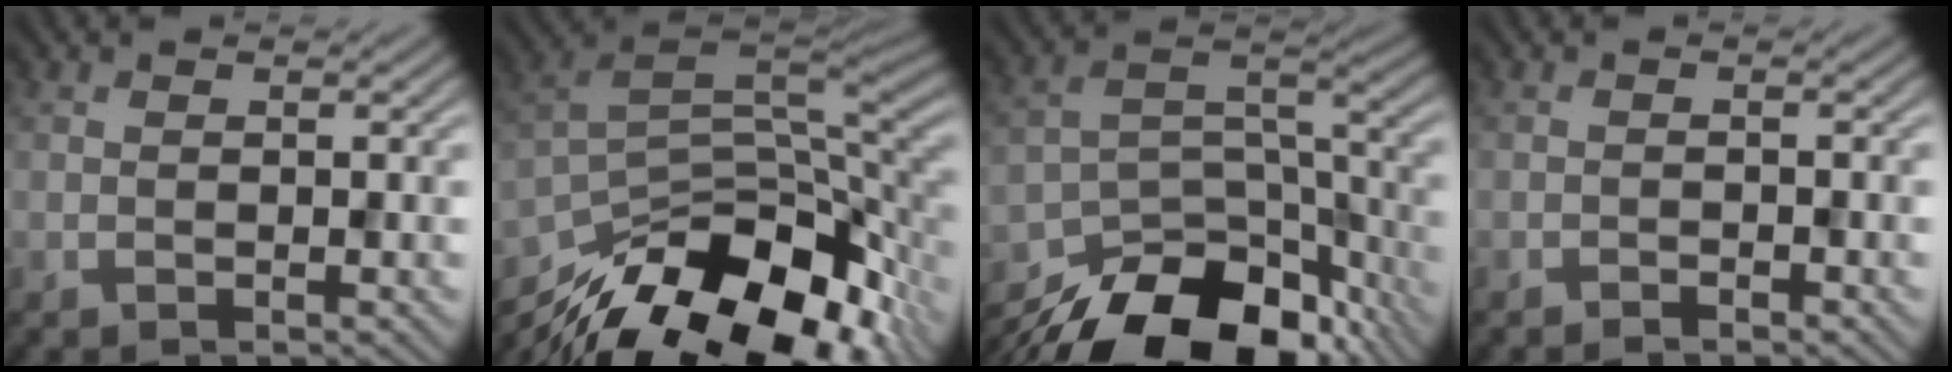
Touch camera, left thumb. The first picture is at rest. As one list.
[{"total": 17.4, "force": [-11.4, 7.5, 10.7], "torque": [-0.203, -0.037, -0.180]}, {"total": 17.7, "force": [-13.9, 7.1, 8.4], "torque": [-0.181, -0.032, -0.202]}, {"total": 0.9, "force": [-0.9, 0.0, 0.3], "torque": [-0.006, 0.001, -0.017]}]